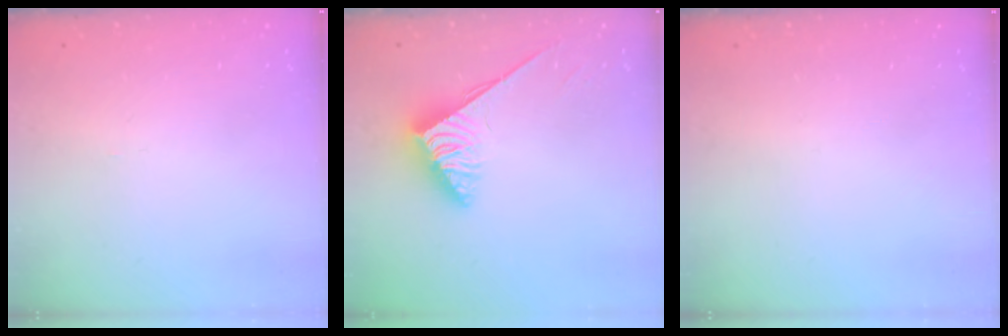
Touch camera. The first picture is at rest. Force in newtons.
{"total": 3.7, "press": 3.6, "slide": 0.6}
{"total": 0.0}